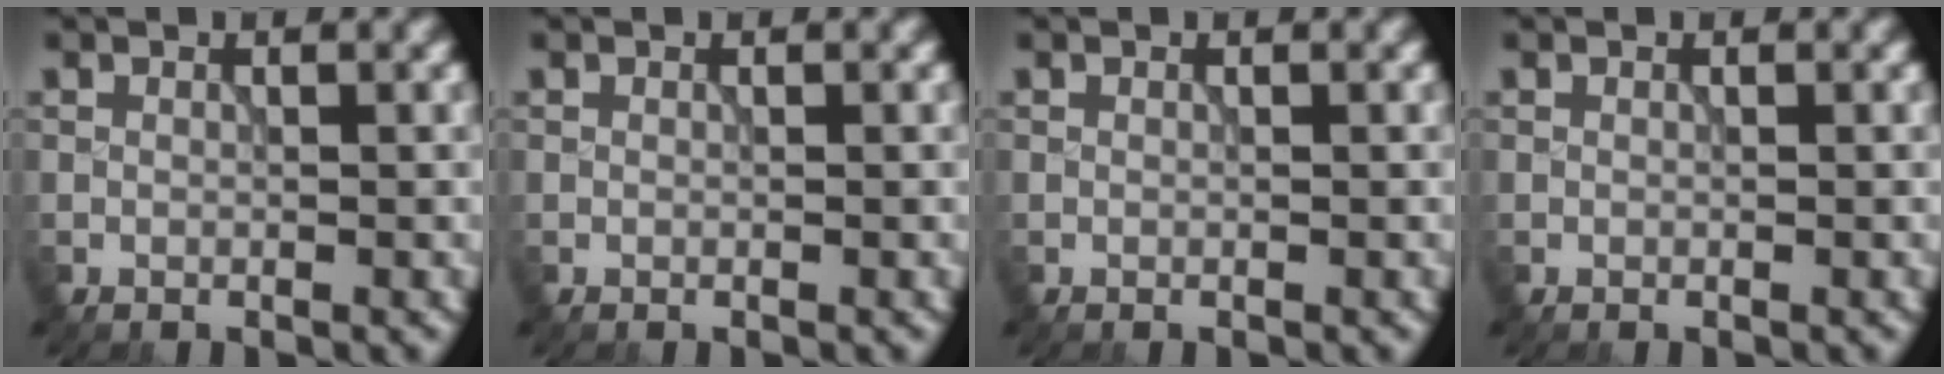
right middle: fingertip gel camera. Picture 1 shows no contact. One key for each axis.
{"total": 0.0}
{"total": 0.0}
{"total": 0.0}